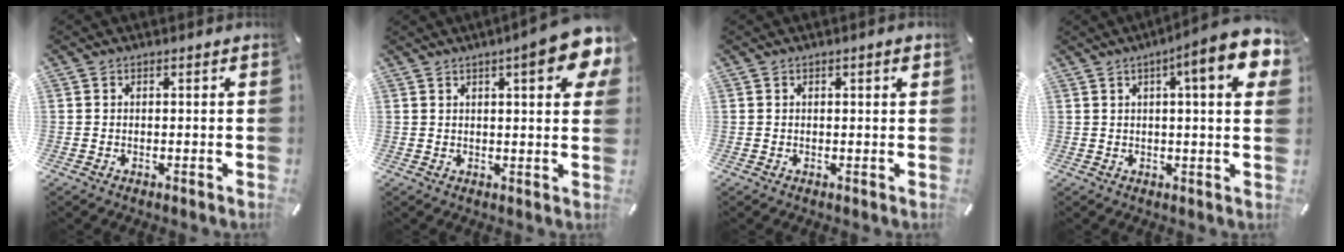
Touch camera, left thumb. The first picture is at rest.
{"total": 11.1, "force": [5.6, 2.5, 9.3], "torque": [-0.124, -0.027, 0.089]}
{"total": 1.3, "force": [0.5, 0.2, 1.1], "torque": [-0.022, 0.002, 0.007]}
{"total": 12.5, "force": [5.2, 2.1, 11.2], "torque": [-0.156, -0.024, 0.076]}